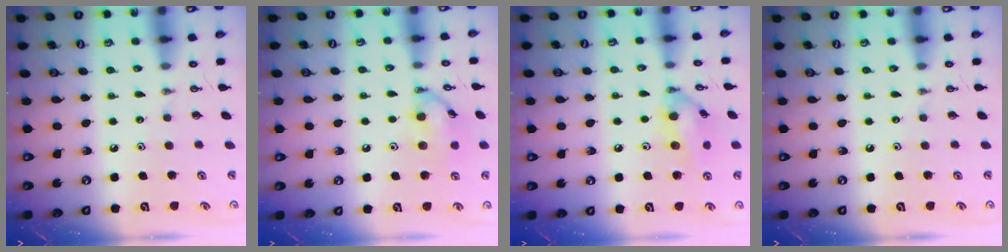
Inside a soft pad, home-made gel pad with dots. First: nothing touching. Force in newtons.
{"total": 11.4, "press": 11.4, "slide": 0.3}
{"total": 11.7, "press": 11.7, "slide": 0.7}
{"total": 0.0}